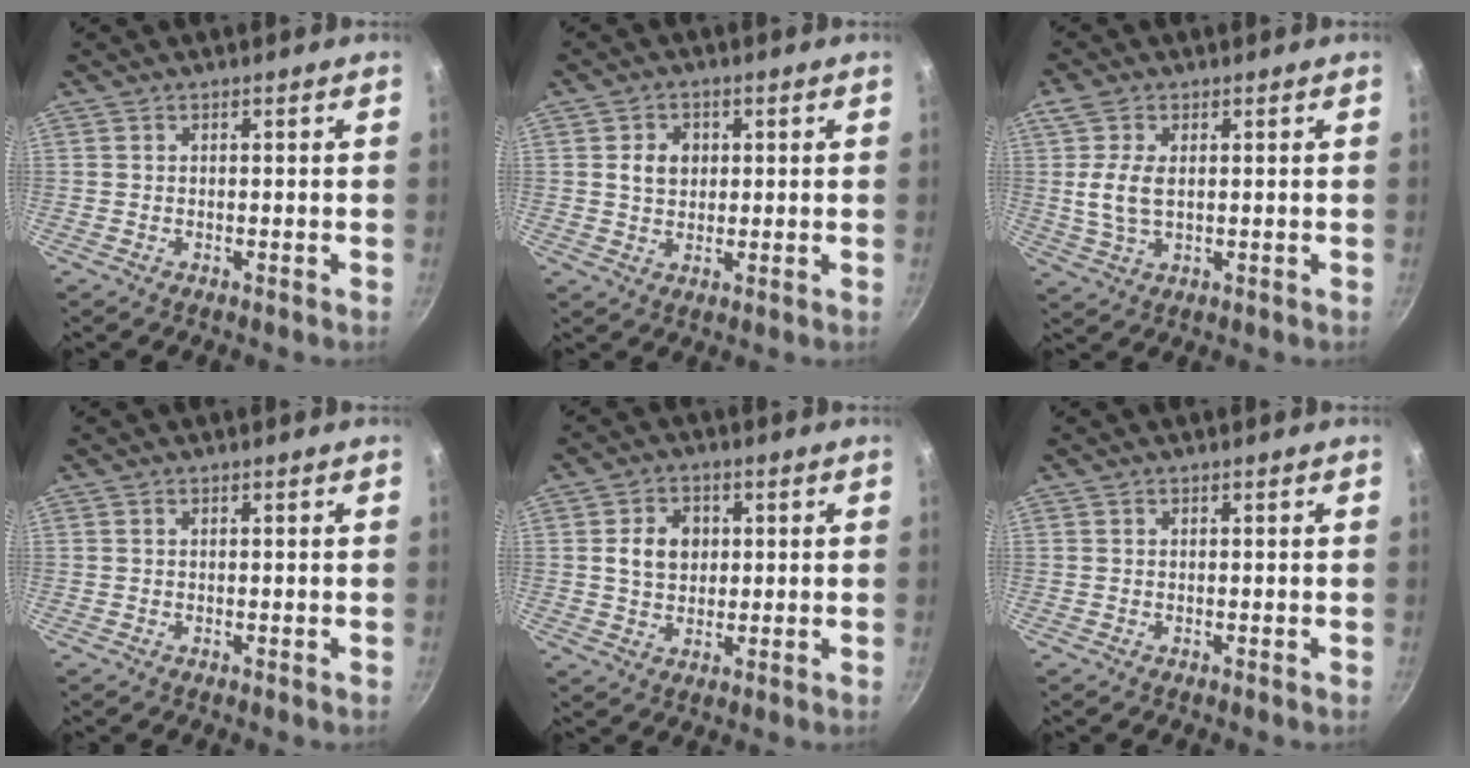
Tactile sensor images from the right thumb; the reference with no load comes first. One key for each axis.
{"total": 4.7, "fx": 0.9, "fy": 3.8, "fz": 2.6, "tx": -0.025, "ty": 0.002, "tz": 0.015}
{"total": 6.5, "fx": 0.9, "fy": 3.6, "fz": 5.3, "tx": -0.114, "ty": 0.000, "tz": 0.016}
{"total": 0.0}
{"total": 6.6, "fx": 1.1, "fy": 5.2, "fz": 3.9, "tx": -0.045, "ty": 0.003, "tz": 0.016}
{"total": 0.0}